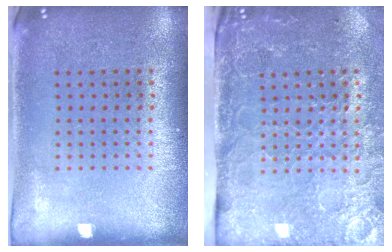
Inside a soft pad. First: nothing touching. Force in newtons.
{"total": 4.4, "press": 3.6, "slide": 2.5}